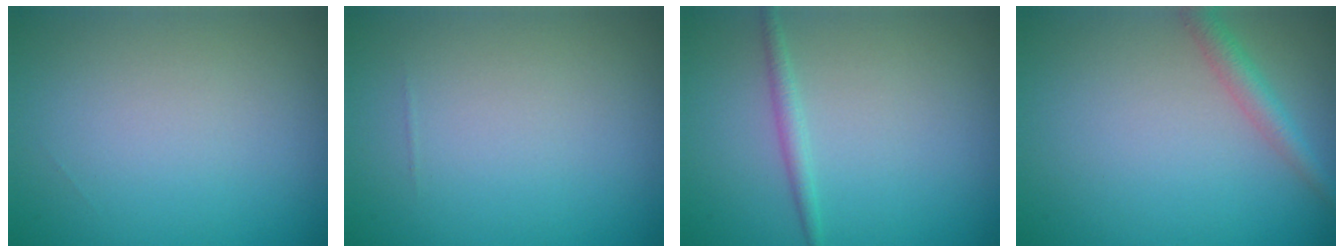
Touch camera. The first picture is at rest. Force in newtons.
{"total": 0.0}
{"total": 1.3, "press": 1.3, "slide": 0.1}
{"total": 2.1, "press": 2.1, "slide": 0.0}